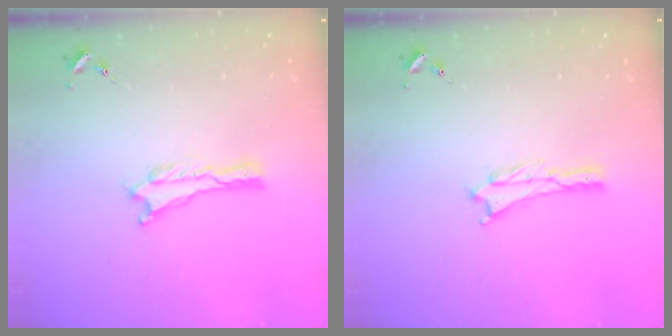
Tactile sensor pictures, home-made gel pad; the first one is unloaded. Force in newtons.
{"total": 0.9, "press": 0.9, "slide": 0.2}